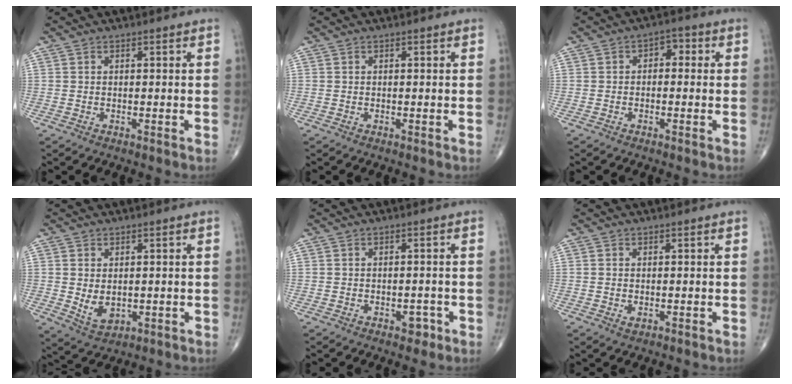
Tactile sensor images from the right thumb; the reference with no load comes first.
{"total": 0.0}
{"total": 3.1, "force": [0.2, 2.1, 2.3], "torque": [-0.008, 0.014, -0.010]}
{"total": 5.0, "force": [0.0, 3.3, 3.7], "torque": [-0.055, -0.012, 0.014]}
{"total": 2.2, "force": [-1.1, 1.4, 1.2], "torque": [-0.005, 0.006, -0.013]}
{"total": 1.1, "force": [-0.1, 0.6, 0.8], "torque": [-0.015, 0.001, 0.000]}